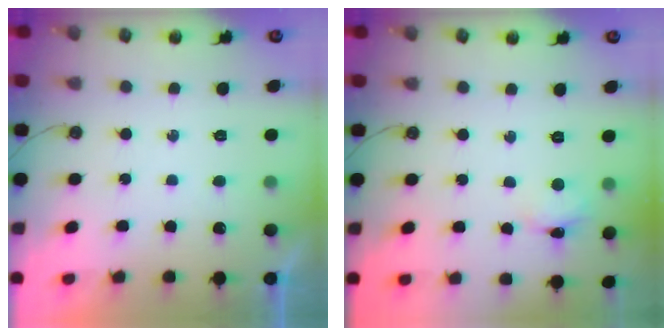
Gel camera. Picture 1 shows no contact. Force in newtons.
{"total": 2.9, "press": 2.9, "slide": 0.2}